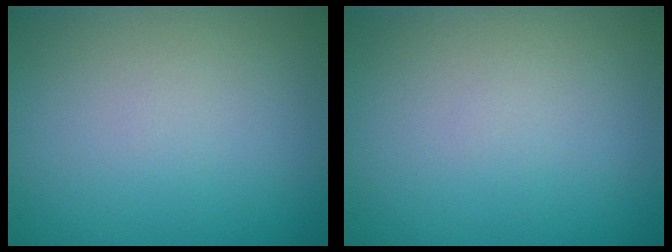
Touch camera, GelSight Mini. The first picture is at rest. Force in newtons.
{"total": 0.0}